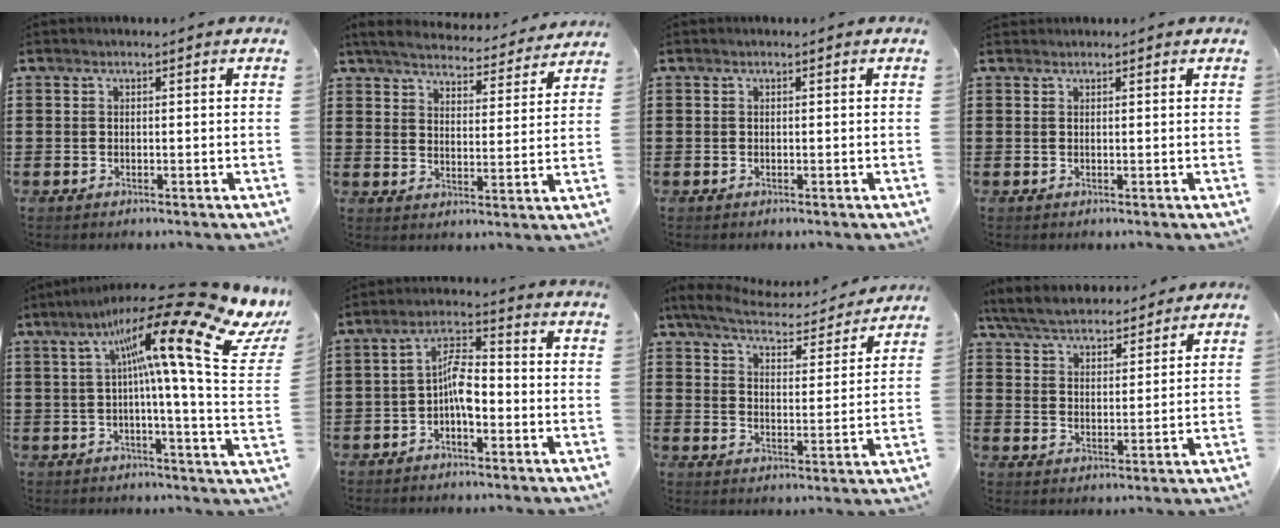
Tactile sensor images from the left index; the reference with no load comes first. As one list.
[{"total": 5.2, "force": [5.0, 0.2, 1.1], "torque": [-0.048, -0.036, 0.086]}, {"total": 0.0}, {"total": 0.7, "force": [0.7, 0.0, 0.0], "torque": [-0.002, 0.001, 0.014]}, {"total": 18.5, "force": [9.0, 2.1, 16.0], "torque": [-0.289, -0.061, 0.128]}, {"total": 6.3, "force": [-1.8, 2.6, 5.5], "torque": [-0.111, 0.014, -0.038]}, {"total": 5.6, "force": [5.2, 0.7, 1.8], "torque": [-0.062, -0.037, 0.087]}, {"total": 6.1, "force": [5.8, 1.2, 1.5], "torque": [-0.054, -0.020, 0.105]}]